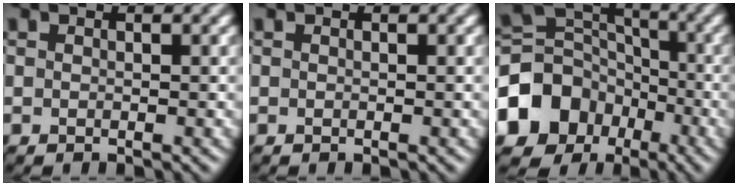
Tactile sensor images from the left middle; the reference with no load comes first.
{"total": 0.0}
{"total": 11.6, "force": [-5.5, 9.1, 4.6], "torque": [-0.124, -0.001, -0.109]}